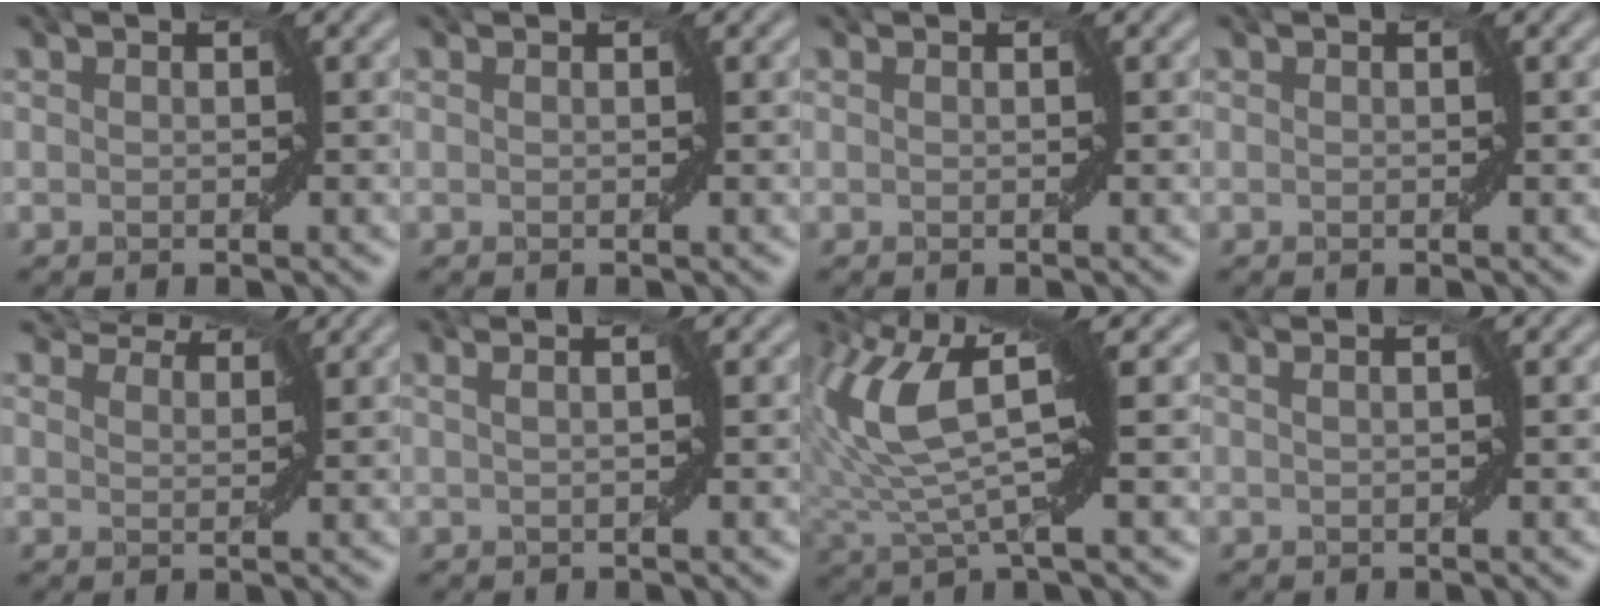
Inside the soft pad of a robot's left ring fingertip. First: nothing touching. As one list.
[{"total": 0.0}, {"total": 0.0}, {"total": 0.0}, {"total": 2.9, "force": [2.8, 0.6, 0.7], "torque": [-0.014, 0.007, 0.036]}, {"total": 1.1, "force": [0.3, -0.3, 1.1], "torque": [-0.011, 0.001, 0.005]}, {"total": 7.5, "force": [2.0, 2.2, 6.9], "torque": [-0.165, 0.004, 0.033]}, {"total": 0.7, "force": [0.2, -0.4, 0.6], "torque": [-0.008, 0.000, 0.004]}]